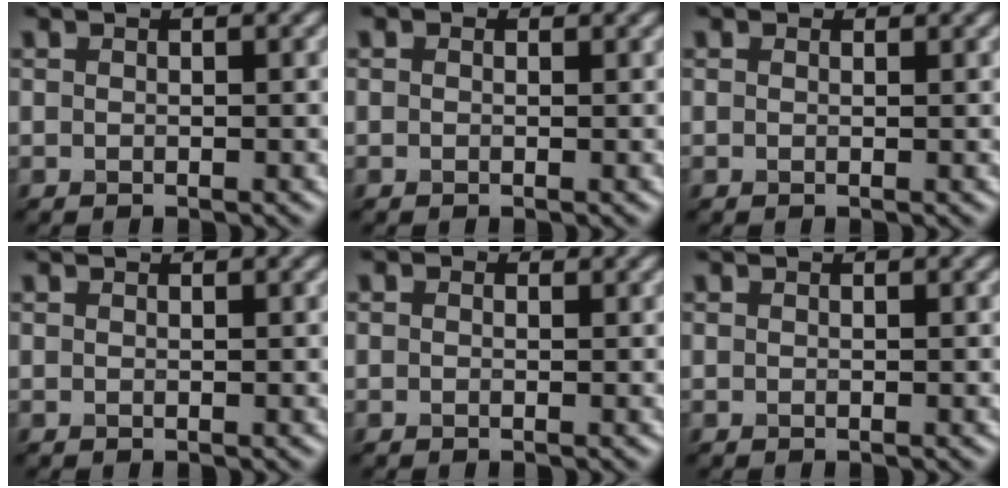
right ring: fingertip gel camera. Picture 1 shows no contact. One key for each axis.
{"total": 1.1, "fx": 0.5, "fy": 0.8, "fz": 0.6, "tx": -0.009, "ty": 0.009, "tz": -0.006}
{"total": 0.8, "fx": 0.6, "fy": 0.5, "fz": 0.3, "tx": -0.009, "ty": 0.005, "tz": -0.003}
{"total": 0.0}
{"total": 1.4, "fx": 0.7, "fy": 1.0, "fz": 0.8, "tx": -0.009, "ty": 0.013, "tz": -0.008}
{"total": 0.0}